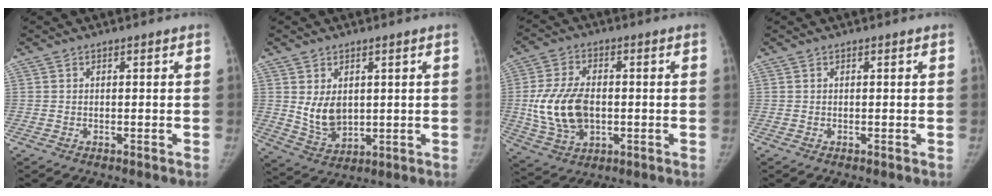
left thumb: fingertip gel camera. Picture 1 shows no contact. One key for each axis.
{"total": 7.9, "fx": 1.5, "fy": 5.5, "fz": 5.4, "tx": -0.075, "ty": -0.023, "tz": 0.046}
{"total": 13.2, "fx": -0.6, "fy": 8.4, "fz": 10.1, "tx": -0.193, "ty": 0.001, "tz": -0.003}
{"total": 0.0}